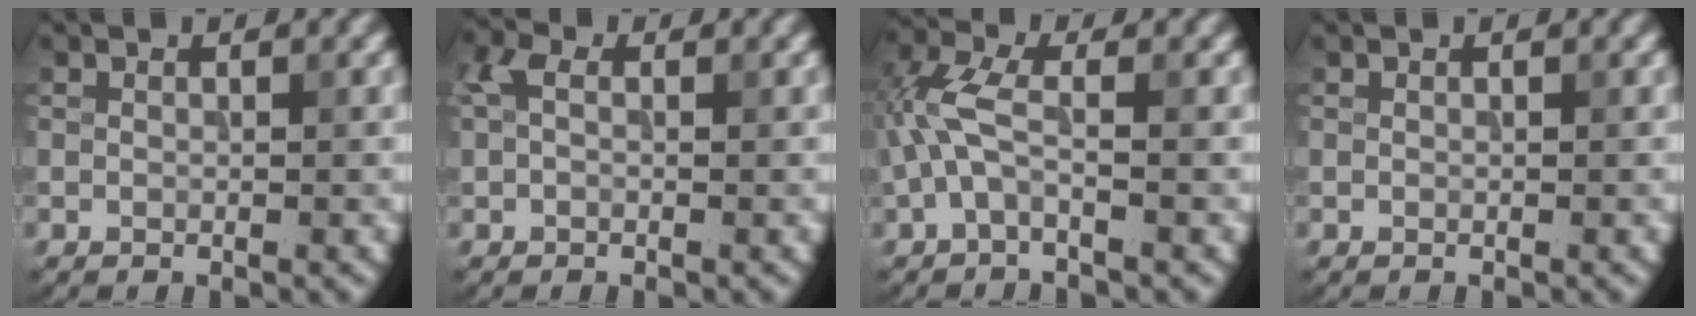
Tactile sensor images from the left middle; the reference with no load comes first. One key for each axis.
{"total": 2.0, "fx": 0.3, "fy": 1.3, "fz": 1.5, "tx": -0.032, "ty": 0.009, "tz": -0.003}
{"total": 3.8, "fx": -0.6, "fy": 1.4, "fz": 3.5, "tx": -0.093, "ty": 0.014, "tz": -0.025}
{"total": 0.0}